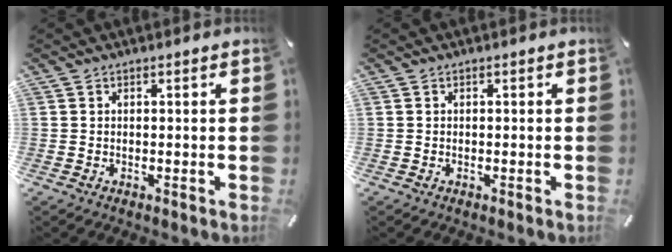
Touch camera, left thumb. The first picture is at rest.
{"total": 0.0}